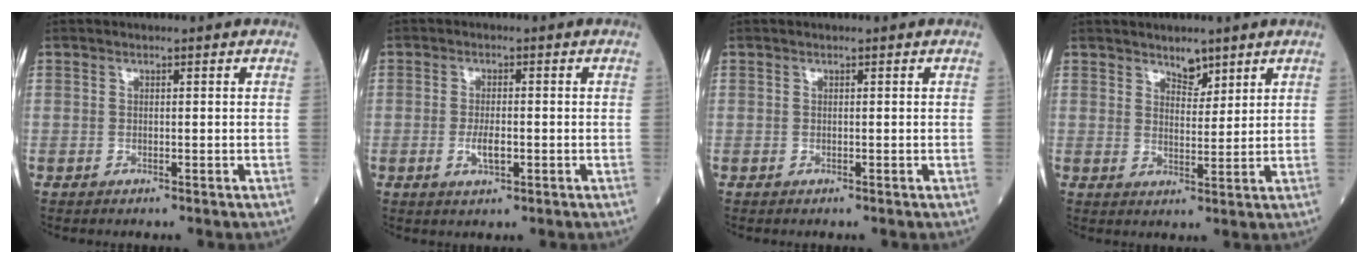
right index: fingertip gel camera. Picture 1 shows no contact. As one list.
[{"total": 3.1, "force": [-0.8, 1.0, 2.8], "torque": [-0.052, 0.001, -0.013]}, {"total": 0.0}, {"total": 3.1, "force": [2.5, 1.4, 1.2], "torque": [-0.016, -0.004, 0.043]}]